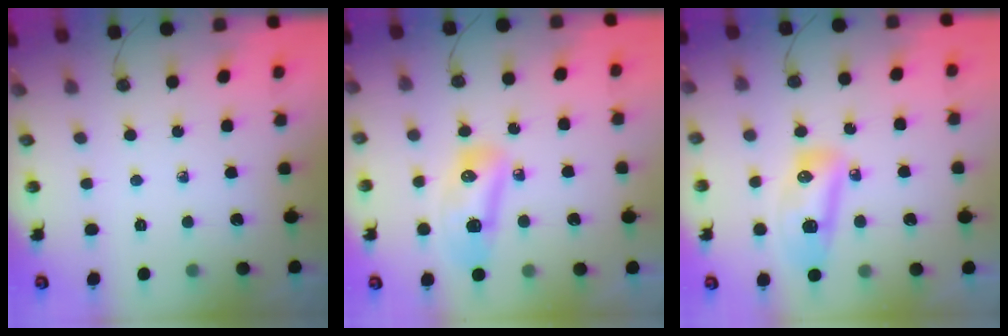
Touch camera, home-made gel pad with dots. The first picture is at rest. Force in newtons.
{"total": 10.5, "press": 10.4, "slide": 1.3}
{"total": 12.8, "press": 12.4, "slide": 3.1}